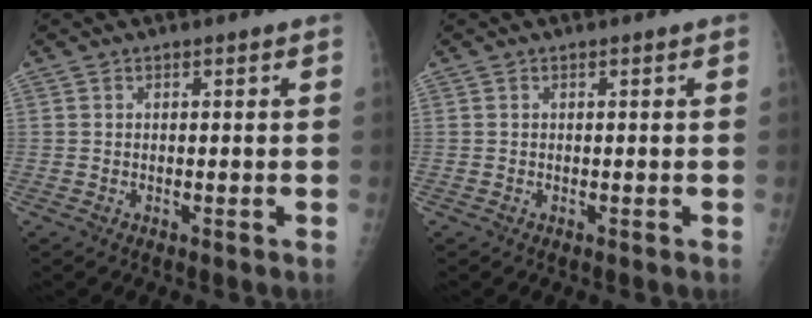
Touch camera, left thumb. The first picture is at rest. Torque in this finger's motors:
{"motor_torque": [0.01, 0.01, -0.05, -0.12, 0.00]}